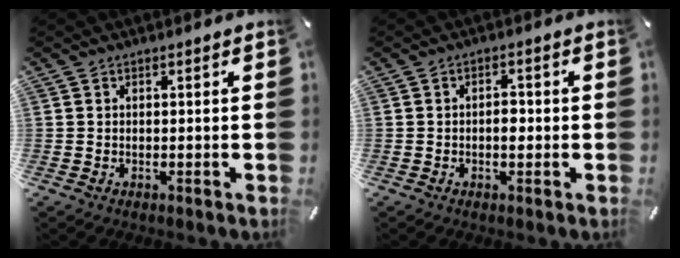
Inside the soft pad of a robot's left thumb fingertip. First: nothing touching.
{"total": 2.7, "force": [-0.3, 1.4, 2.3], "torque": [-0.036, 0.000, -0.009]}